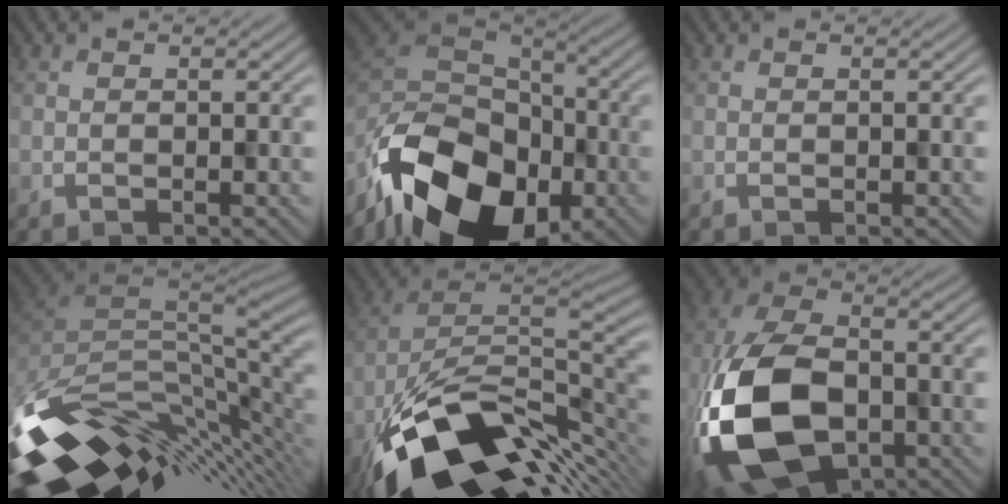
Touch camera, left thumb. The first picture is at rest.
{"total": 17.0, "force": [-9.5, 10.4, 9.5], "torque": [-0.227, -0.041, -0.161]}
{"total": 0.0}
{"total": 13.8, "force": [-5.2, 6.8, 10.7], "torque": [-0.234, -0.025, -0.084]}
{"total": 16.4, "force": [-7.6, 8.4, 11.8], "torque": [-0.214, -0.027, -0.132]}
{"total": 17.5, "force": [-5.8, 10.8, 12.5], "torque": [-0.304, -0.045, -0.100]}